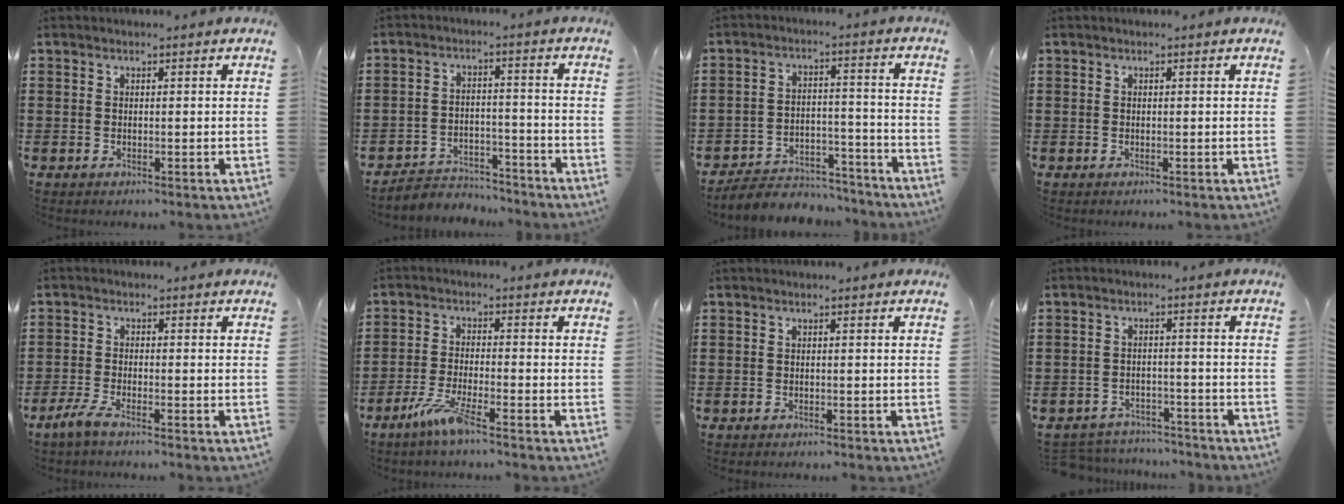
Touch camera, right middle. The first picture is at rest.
{"total": 3.7, "force": [-3.6, 0.6, -0.2], "torque": [0.001, 0.008, -0.078]}
{"total": 4.9, "force": [-4.9, 0.8, 0.4], "torque": [-0.009, 0.014, -0.100]}
{"total": 0.0}
{"total": 2.4, "force": [-1.6, -0.3, 1.9], "torque": [-0.047, -0.006, -0.034]}
{"total": 5.3, "force": [-3.5, 0.4, 3.9], "torque": [-0.089, -0.012, -0.067]}
{"total": 0.5, "force": [0.2, -0.5, -0.1], "torque": [0.006, -0.001, 0.004]}
{"total": 3.0, "force": [-3.0, 0.1, -0.3], "torque": [0.002, 0.001, -0.065]}